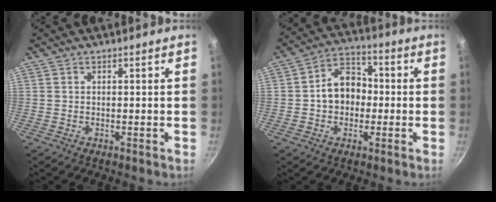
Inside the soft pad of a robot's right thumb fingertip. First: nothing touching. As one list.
[{"total": 9.8, "force": [-0.6, 7.6, 6.1], "torque": [-0.053, 0.027, -0.022]}]